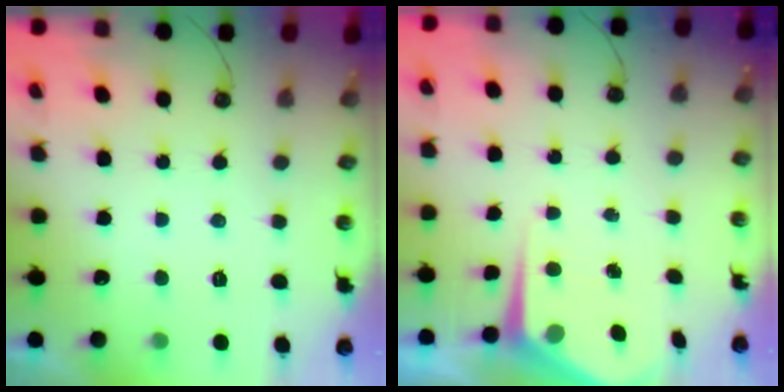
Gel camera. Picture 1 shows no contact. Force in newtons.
{"total": 4.7, "press": 4.7, "slide": 0.5}